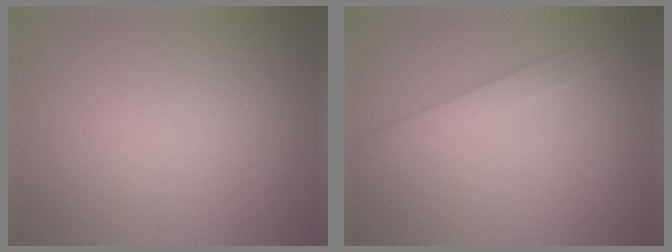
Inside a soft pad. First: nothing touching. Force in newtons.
{"total": 2.1, "press": 2.1, "slide": 0.1}